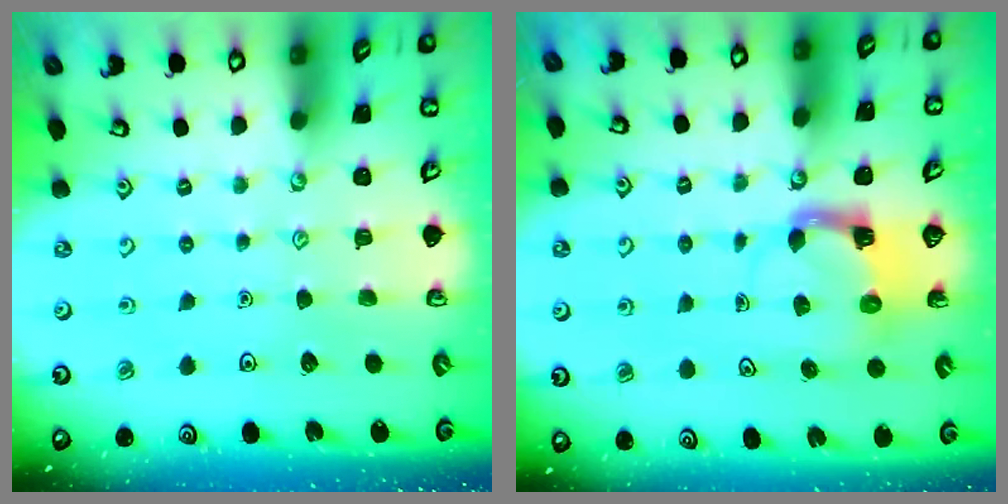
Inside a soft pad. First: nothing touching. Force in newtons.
{"total": 3.9, "press": 3.8, "slide": 0.7}